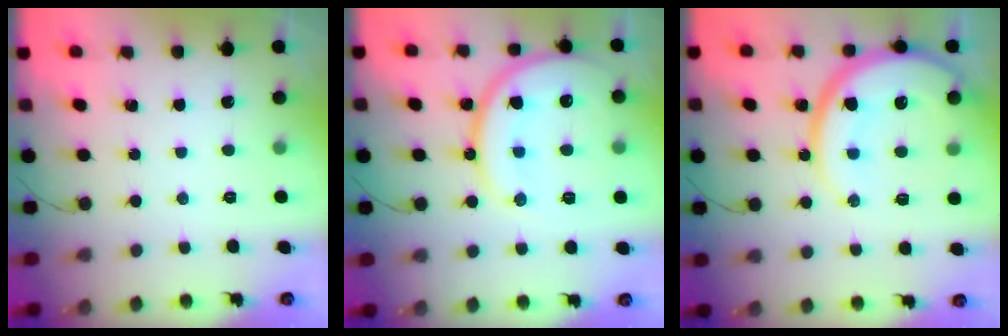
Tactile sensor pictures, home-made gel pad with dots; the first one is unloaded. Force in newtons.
{"total": 18.2, "press": 18.1, "slide": 1.9}
{"total": 17.6, "press": 17.5, "slide": 1.5}